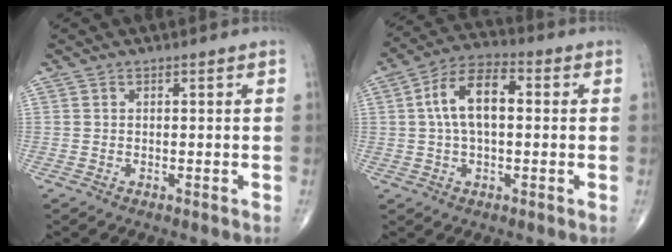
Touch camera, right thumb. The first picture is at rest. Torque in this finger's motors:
{"motor_torque": [0.57, 2.60, 0.84, -0.03, 0.16]}